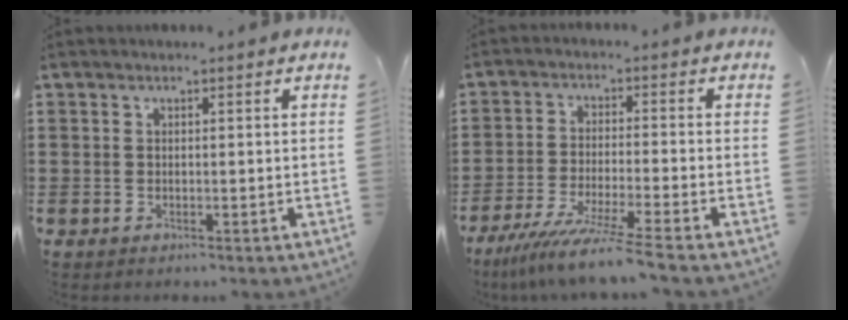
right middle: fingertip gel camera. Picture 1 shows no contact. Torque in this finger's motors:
{"motor_torque": [2.14, 0.00, 0.57, 0.12]}